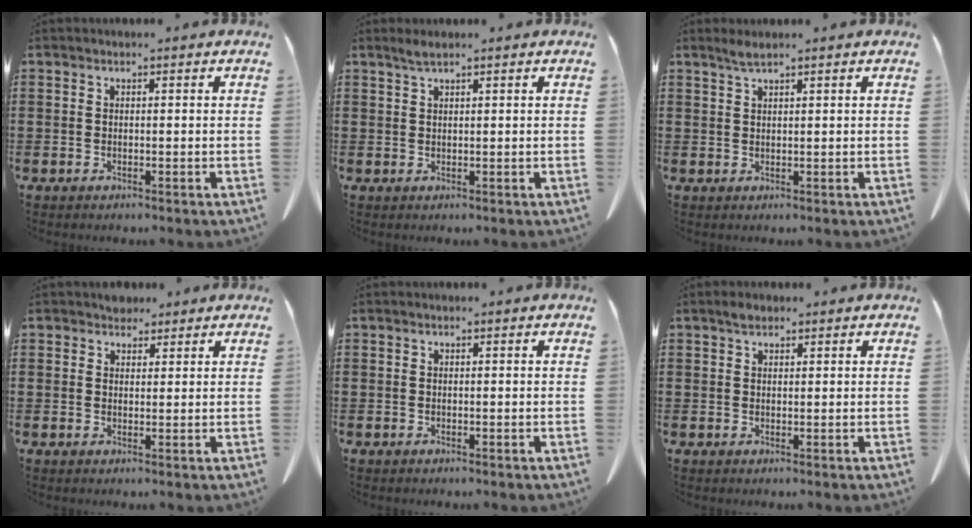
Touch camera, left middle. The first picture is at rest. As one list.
[{"total": 1.5, "force": [1.1, 0.1, 1.0], "torque": [-0.022, 0.001, 0.019]}, {"total": 1.6, "force": [1.2, 0.1, 1.0], "torque": [-0.021, 0.001, 0.022]}, {"total": 2.4, "force": [2.0, 1.2, 0.3], "torque": [-0.003, 0.005, 0.037]}, {"total": 0.0}, {"total": 1.4, "force": [1.0, 0.7, 0.7], "torque": [-0.008, 0.001, 0.017]}]